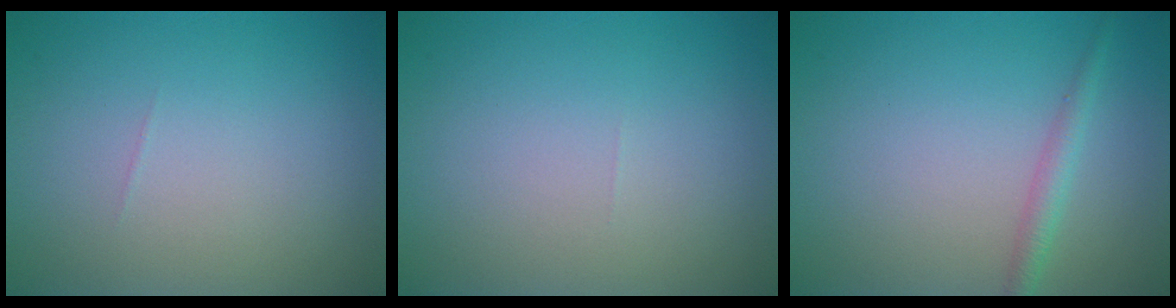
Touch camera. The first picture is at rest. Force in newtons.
{"total": 0.0}
{"total": 1.7, "press": 1.7, "slide": 0.1}